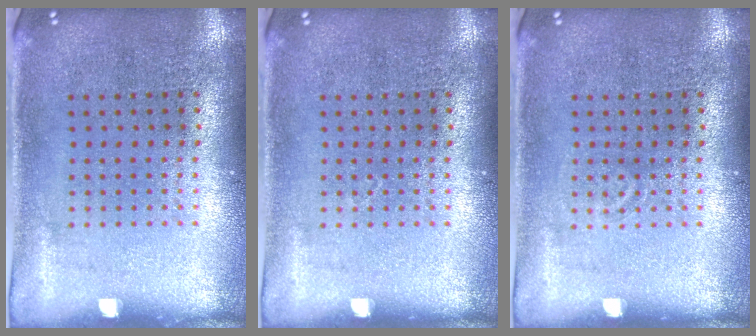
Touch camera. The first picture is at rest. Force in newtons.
{"total": 0.0}
{"total": 0.7, "press": 0.7, "slide": 0.2}